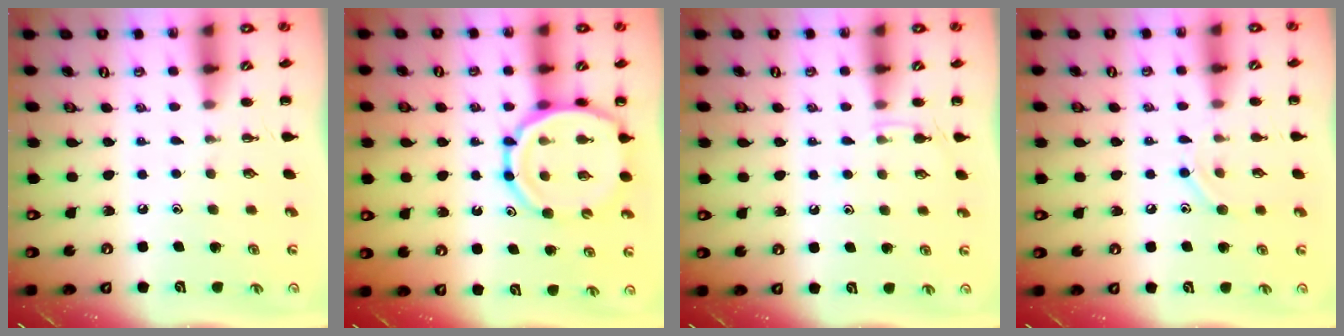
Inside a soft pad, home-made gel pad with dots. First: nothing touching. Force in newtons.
{"total": 13.4, "press": 13.0, "slide": 3.2}
{"total": 3.5, "press": 3.2, "slide": 1.4}
{"total": 7.5, "press": 7.4, "slide": 1.3}